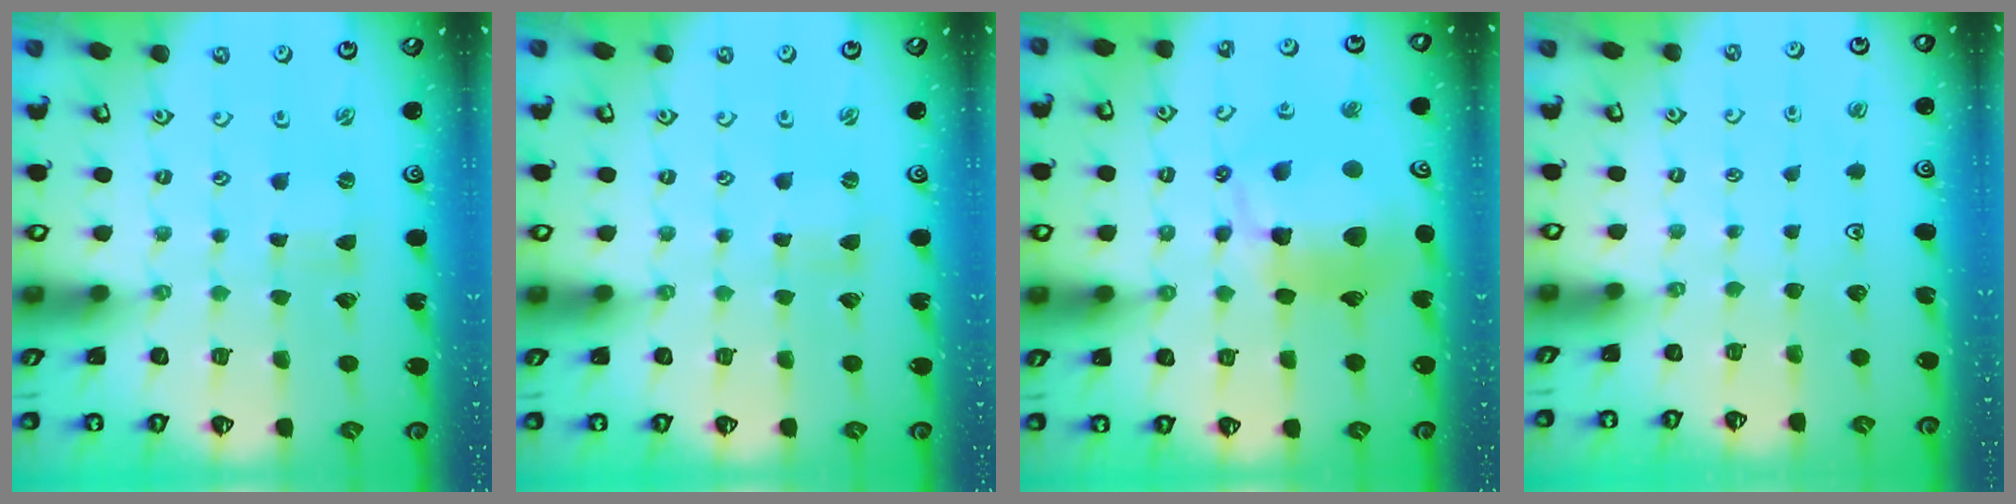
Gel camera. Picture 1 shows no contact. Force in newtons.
{"total": 0.0}
{"total": 19.0, "press": 18.8, "slide": 2.4}
{"total": 0.0}